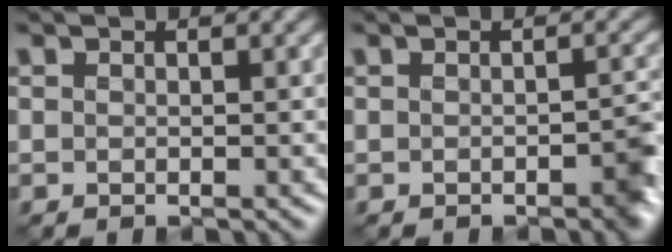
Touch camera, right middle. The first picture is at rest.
{"total": 3.1, "force": [-1.4, 1.6, 2.2], "torque": [-0.021, 0.002, -0.030]}